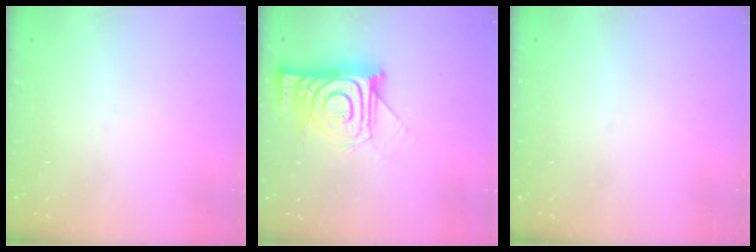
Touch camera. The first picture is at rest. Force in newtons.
{"total": 15.2, "press": 15.1, "slide": 1.1}
{"total": 0.0}